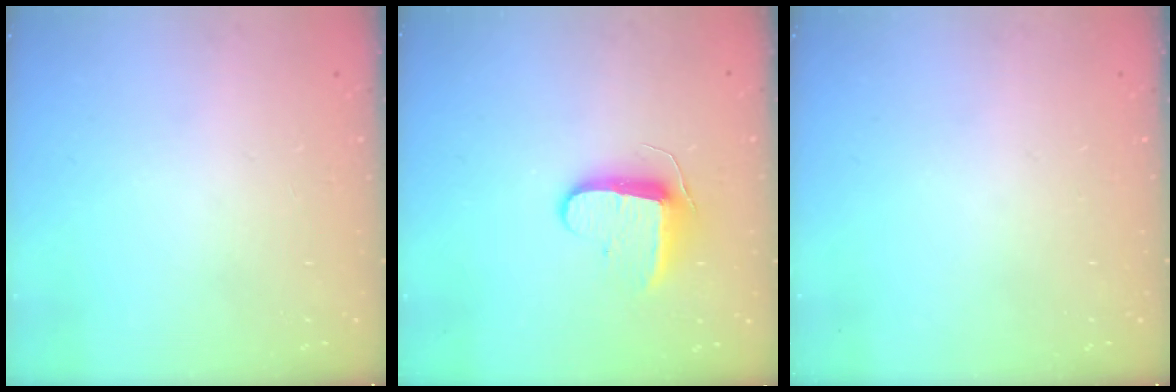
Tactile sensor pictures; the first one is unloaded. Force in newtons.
{"total": 9.2, "press": 9.2, "slide": 0.7}
{"total": 0.0}